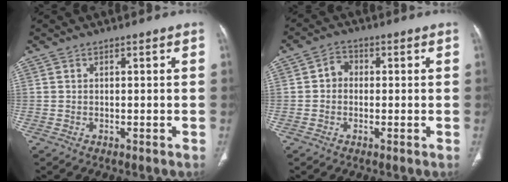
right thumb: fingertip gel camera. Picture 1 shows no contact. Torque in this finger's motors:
{"motor_torque": [-0.50, 0.27, -0.41, 0.19, 0.07]}